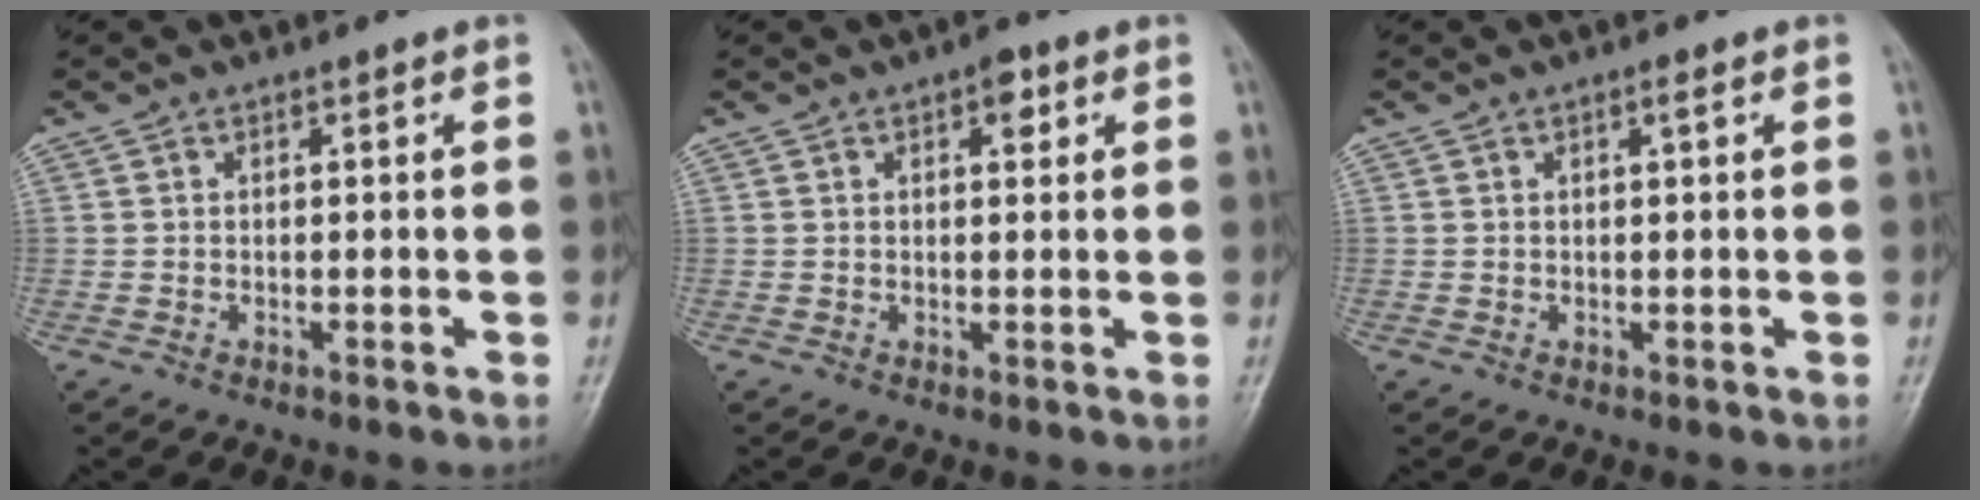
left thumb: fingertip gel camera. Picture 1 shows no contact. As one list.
[{"total": 2.9, "force": [1.3, 1.5, 2.0], "torque": [-0.015, 0.000, 0.013]}, {"total": 0.9, "force": [0.4, 0.3, 0.8], "torque": [-0.011, 0.001, 0.004]}]